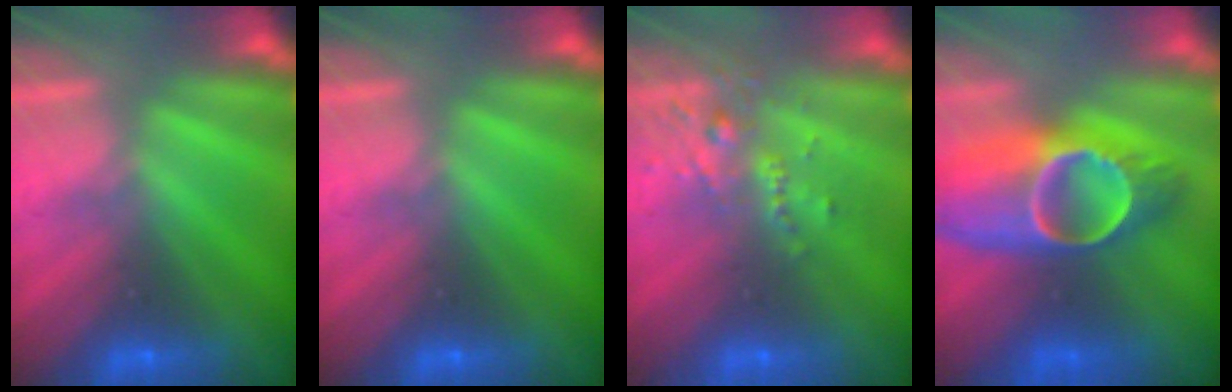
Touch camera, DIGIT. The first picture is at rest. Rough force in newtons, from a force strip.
{"total": 0.0}
{"total": 2.6}
{"total": 6.6}